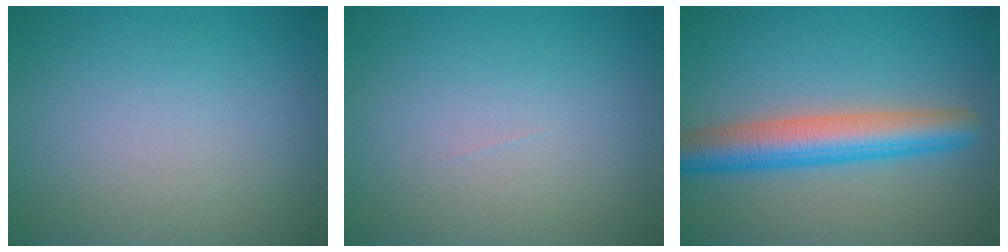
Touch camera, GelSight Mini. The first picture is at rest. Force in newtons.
{"total": 0.0}
{"total": 5.9, "press": 5.9, "slide": 0.3}